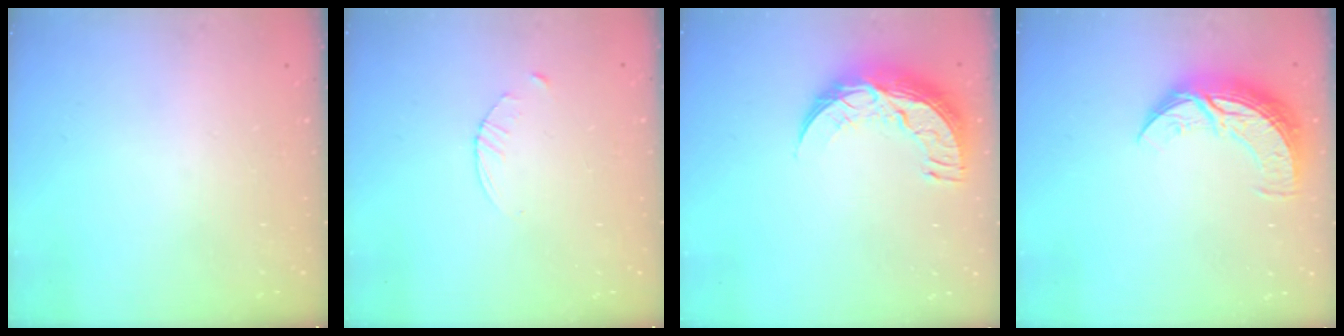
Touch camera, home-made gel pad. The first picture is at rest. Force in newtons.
{"total": 3.2, "press": 3.2, "slide": 0.5}
{"total": 11.9, "press": 11.9, "slide": 0.8}
{"total": 12.7, "press": 12.6, "slide": 0.6}